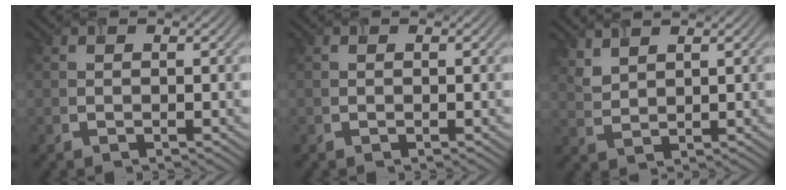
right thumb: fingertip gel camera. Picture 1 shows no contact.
{"total": 0.0}
{"total": 2.9, "force": [2.4, 1.0, 1.3], "torque": [-0.037, -0.001, 0.058]}